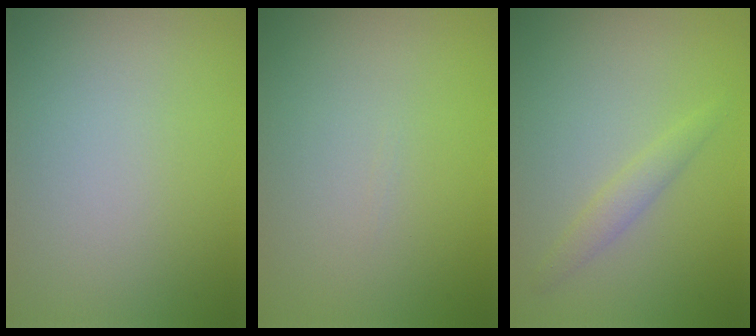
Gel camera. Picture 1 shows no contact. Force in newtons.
{"total": 0.0}
{"total": 1.4, "press": 1.4, "slide": 0.1}